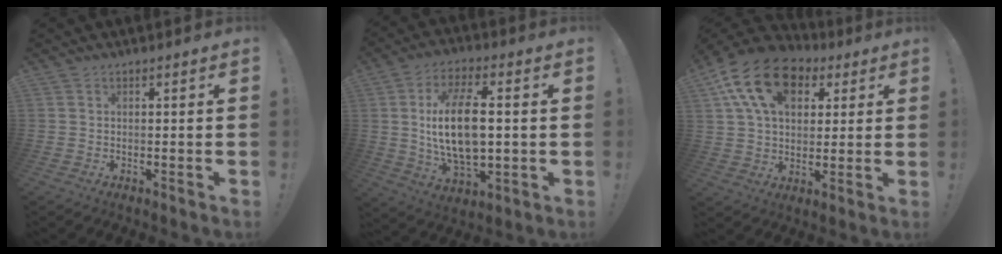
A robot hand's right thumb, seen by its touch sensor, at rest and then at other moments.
{"total": 16.9, "force": [1.1, 8.3, 14.7], "torque": [-0.271, -0.005, 0.011]}
{"total": 19.2, "force": [7.8, 12.6, 12.1], "torque": [-0.202, -0.018, 0.141]}